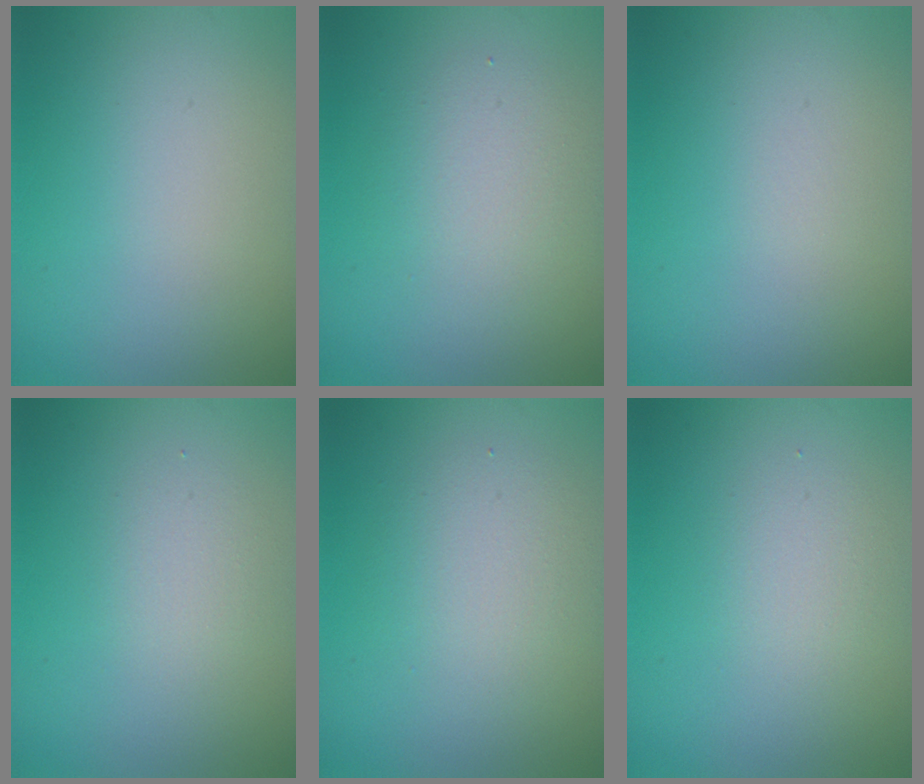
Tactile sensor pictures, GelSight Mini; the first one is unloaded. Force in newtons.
{"total": 3.5, "press": 3.5, "slide": 0.3}
{"total": 0.0}
{"total": 1.7, "press": 1.6, "slide": 0.1}
{"total": 3.4, "press": 3.4, "slide": 0.2}
{"total": 2.0, "press": 2.0, "slide": 0.1}